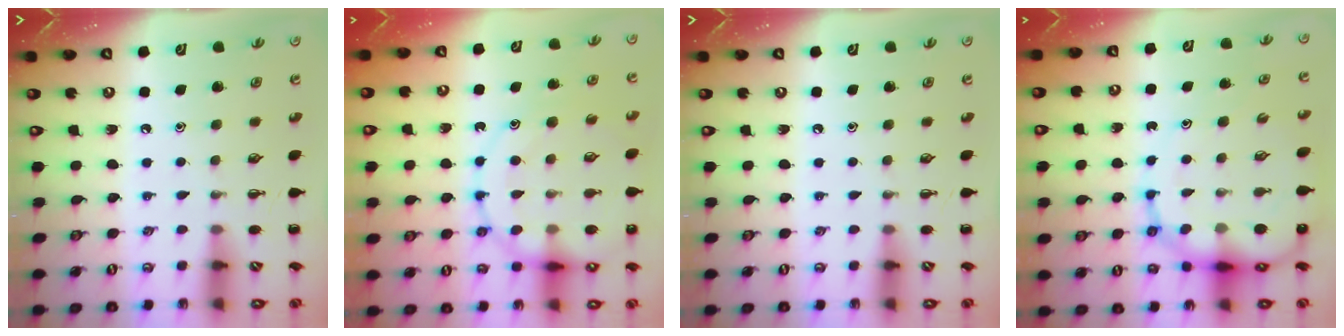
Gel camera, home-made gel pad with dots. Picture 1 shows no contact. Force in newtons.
{"total": 17.1, "press": 17.0, "slide": 2.3}
{"total": 0.0}
{"total": 14.1, "press": 13.6, "slide": 3.5}